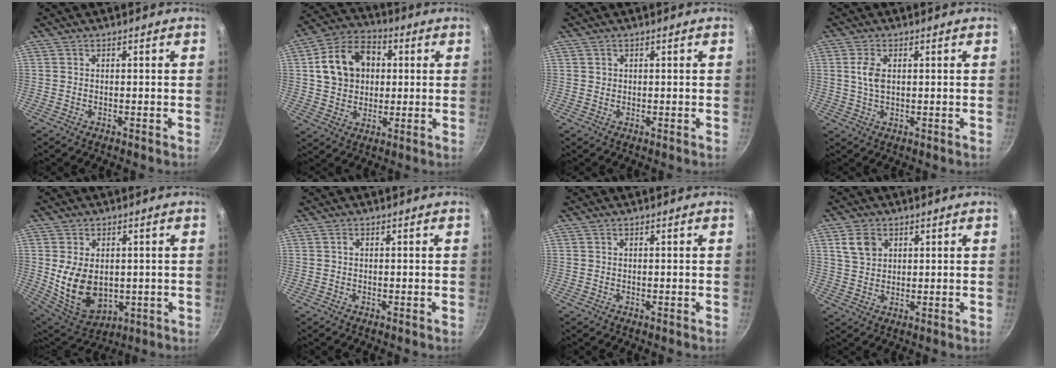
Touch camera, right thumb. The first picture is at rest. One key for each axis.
{"total": 14.1, "fx": 2.5, "fy": 11.0, "fz": 8.3, "tx": -0.121, "ty": 0.022, "tz": 0.034}
{"total": 0.8, "fx": 0.3, "fy": 0.8, "fz": 0.2, "tx": -0.001, "ty": 0.005, "tz": 0.004}
{"total": 4.3, "fx": 0.8, "fy": 2.5, "fz": 3.5, "tx": -0.067, "ty": 0.002, "tz": 0.015}
{"total": 12.5, "fx": 0.2, "fy": 8.8, "fz": 8.9, "tx": -0.146, "ty": -0.021, "tz": 0.030}
{"total": 0.6, "fx": 0.1, "fy": 0.4, "fz": 0.4, "tx": -0.006, "ty": 0.004, "tz": 0.001}
{"total": 0.0}
{"total": 5.5, "fx": 2.2, "fy": 4.1, "fz": 2.9, "tx": -0.037, "ty": -0.002, "tz": 0.044}